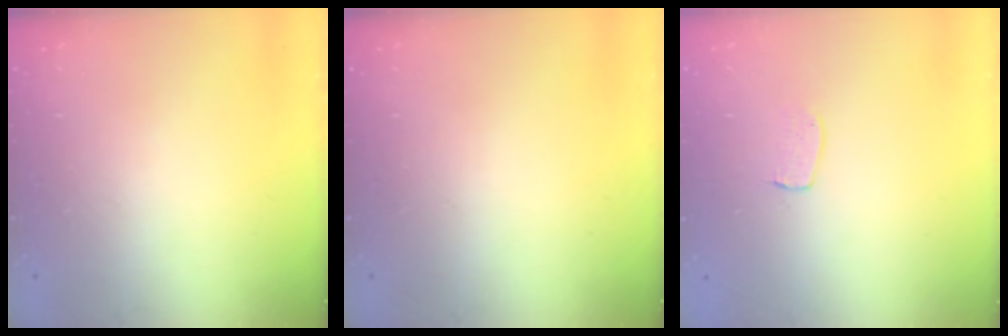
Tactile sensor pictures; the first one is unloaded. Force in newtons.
{"total": 0.0}
{"total": 4.5, "press": 4.5, "slide": 0.3}